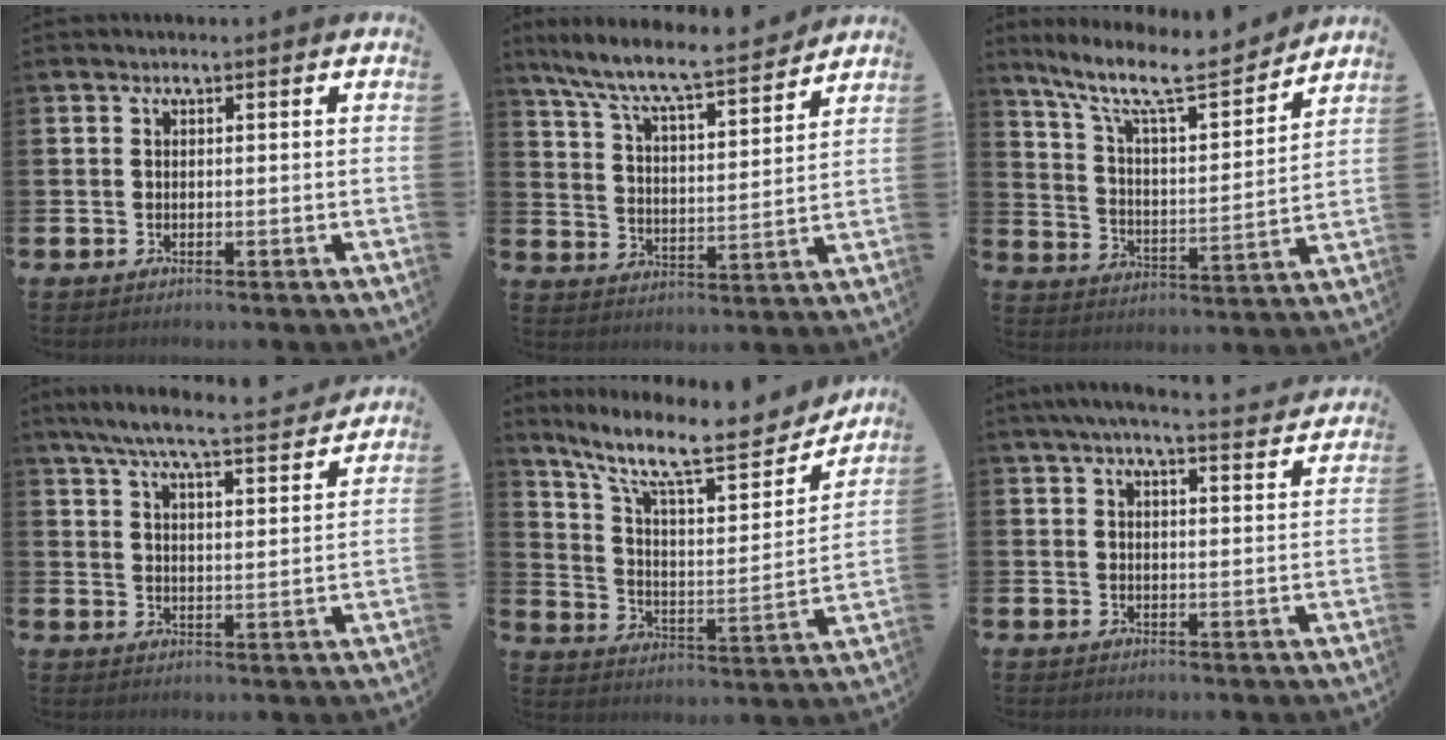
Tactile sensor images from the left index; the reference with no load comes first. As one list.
[{"total": 8.6, "force": [7.9, 0.8, 3.3], "torque": [-0.103, -0.058, 0.134]}, {"total": 10.4, "force": [8.8, 1.8, 5.4], "torque": [-0.134, -0.056, 0.147]}, {"total": 7.5, "force": [6.8, 0.5, 3.0], "torque": [-0.077, -0.043, 0.118]}, {"total": 12.6, "force": [10.1, 3.1, 6.8], "torque": [-0.150, -0.069, 0.168]}, {"total": 5.1, "force": [4.7, 0.1, 2.0], "torque": [-0.041, -0.020, 0.082]}]